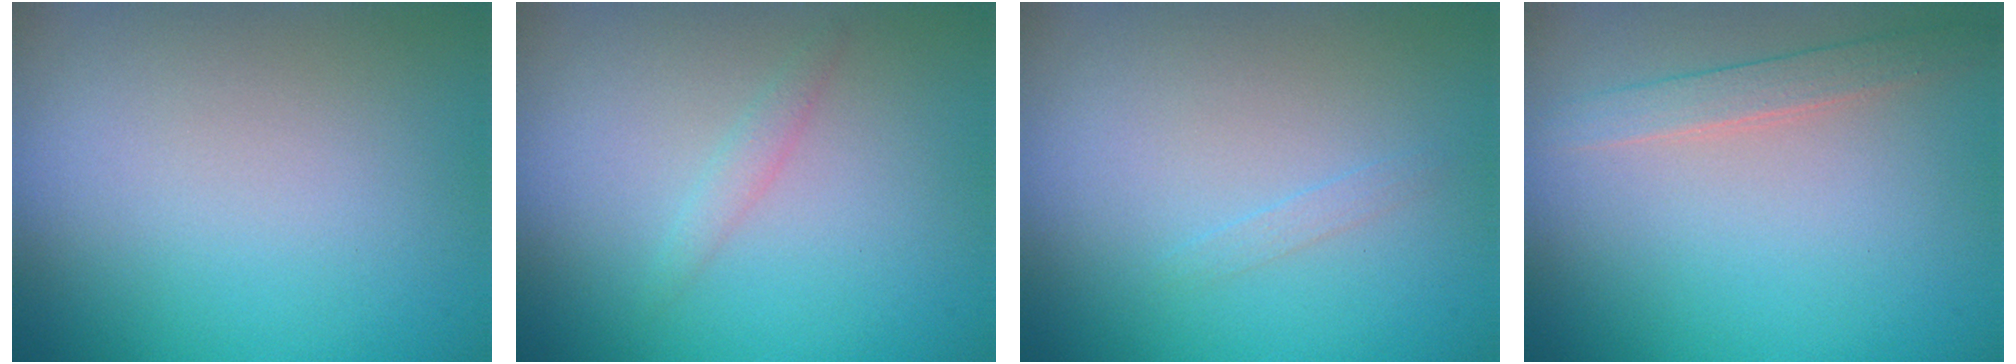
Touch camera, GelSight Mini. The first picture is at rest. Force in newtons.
{"total": 1.0, "press": 0.9, "slide": 0.2}
{"total": 0.5, "press": 0.5, "slide": 0.1}
{"total": 1.8, "press": 1.8, "slide": 0.1}